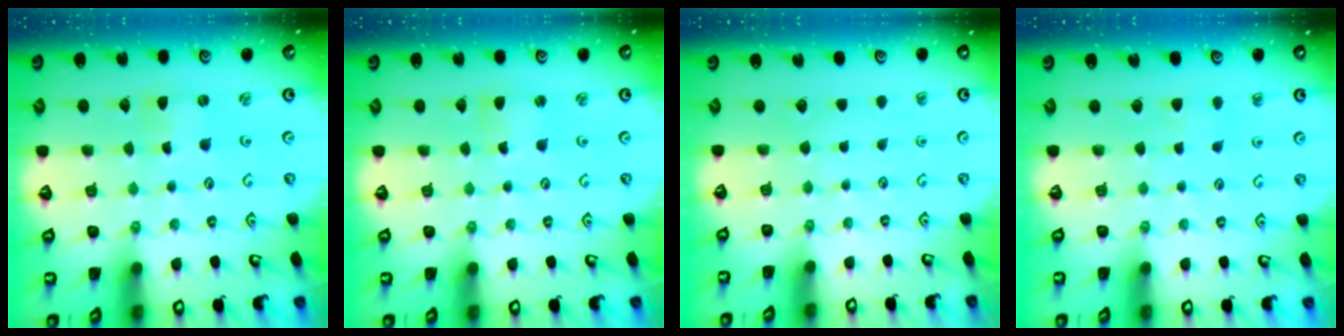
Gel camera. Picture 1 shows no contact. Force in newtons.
{"total": 1.3, "press": 1.2, "slide": 0.2}
{"total": 0.0}
{"total": 3.0, "press": 3.0, "slide": 0.3}